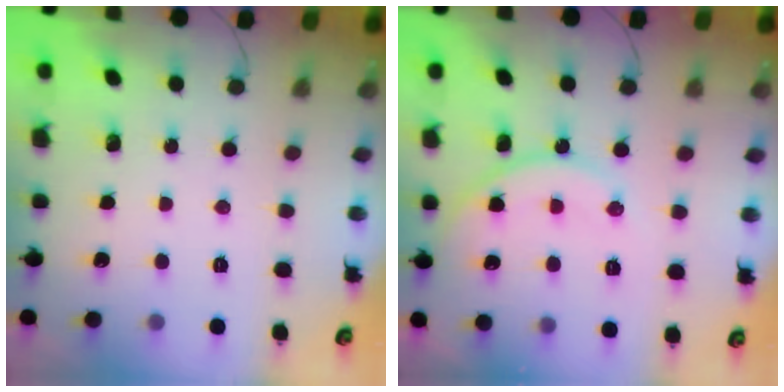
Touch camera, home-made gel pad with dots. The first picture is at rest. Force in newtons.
{"total": 12.9, "press": 12.9, "slide": 0.8}